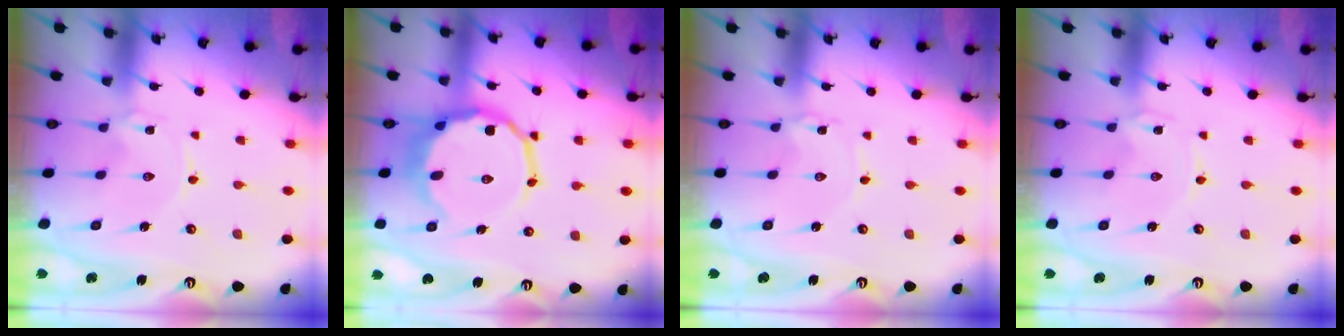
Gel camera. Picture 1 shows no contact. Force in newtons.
{"total": 12.2, "press": 11.8, "slide": 3.1}
{"total": 0.9, "press": 0.9, "slide": 0.1}
{"total": 0.0}